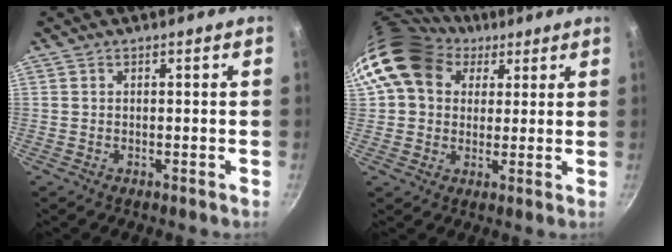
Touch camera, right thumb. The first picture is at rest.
{"total": 14.9, "force": [6.9, 11.4, 6.8], "torque": [-0.103, 0.007, 0.113]}